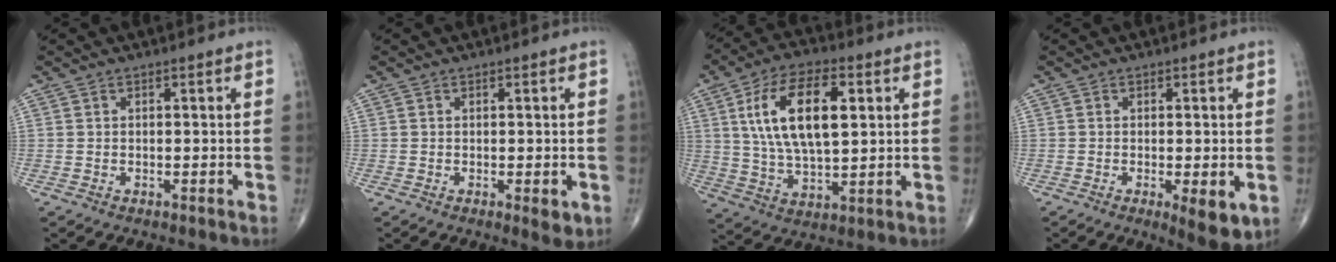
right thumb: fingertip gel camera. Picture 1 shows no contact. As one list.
[{"total": 2.5, "force": [-0.6, 0.8, 2.3], "torque": [-0.027, -0.007, -0.007]}, {"total": 16.7, "force": [4.2, 7.7, 14.2], "torque": [-0.252, -0.001, 0.077]}, {"total": 6.2, "force": [-1.7, 1.9, 5.6], "torque": [-0.076, -0.017, -0.023]}]